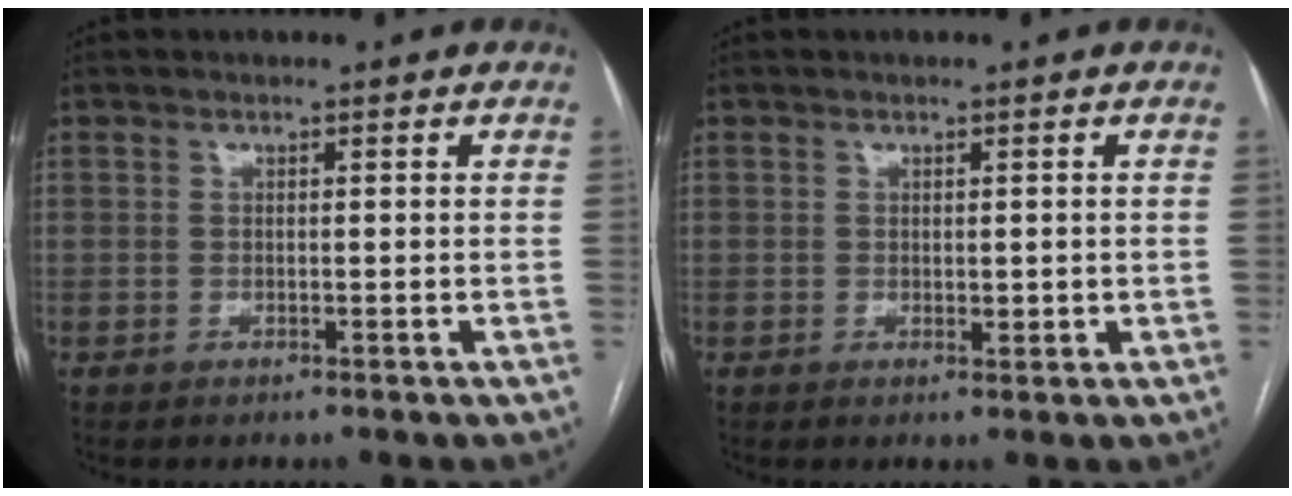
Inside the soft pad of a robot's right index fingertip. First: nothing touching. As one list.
[{"total": 1.5, "force": [0.0, 0.7, 1.3], "torque": [-0.018, -0.005, 0.004]}]